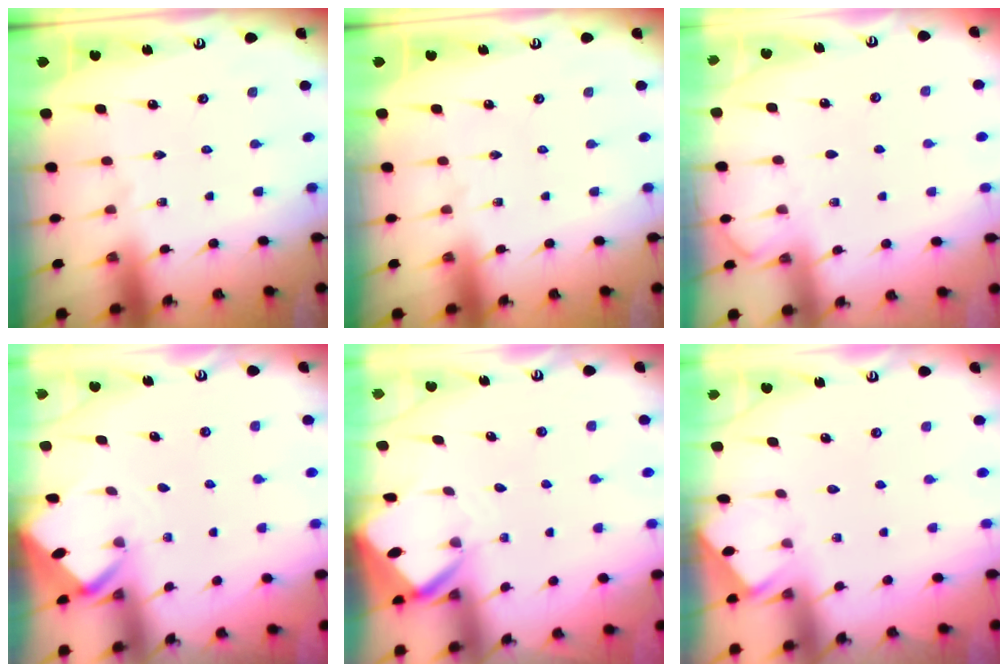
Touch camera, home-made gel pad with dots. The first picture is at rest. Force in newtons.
{"total": 0.0}
{"total": 3.3, "press": 3.3, "slide": 0.4}
{"total": 1.8, "press": 1.8, "slide": 0.1}
{"total": 3.9, "press": 3.9, "slide": 0.2}
{"total": 1.9, "press": 1.9, "slide": 0.3}